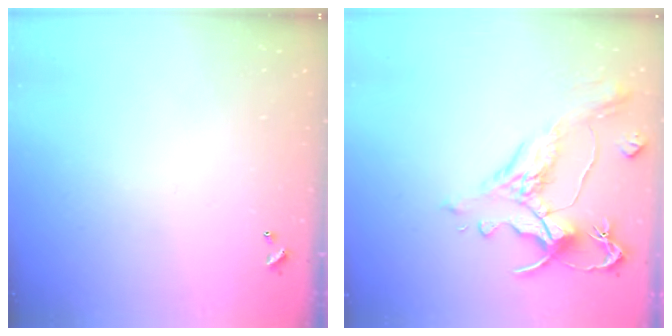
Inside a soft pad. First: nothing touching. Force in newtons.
{"total": 1.5, "press": 0.1, "slide": 1.5}